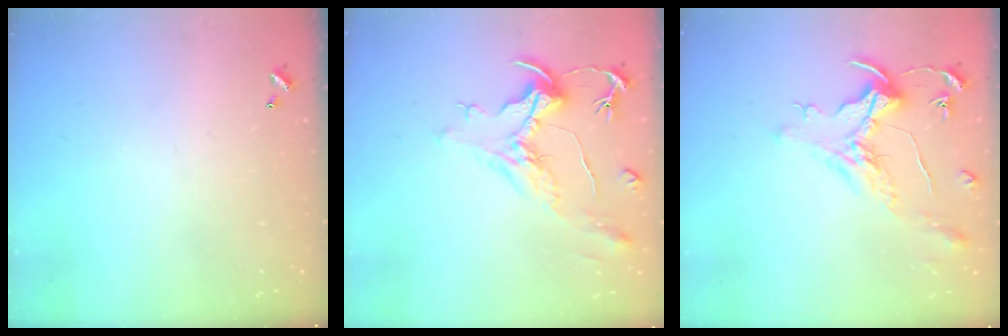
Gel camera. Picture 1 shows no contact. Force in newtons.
{"total": 2.2, "press": 1.7, "slide": 1.4}
{"total": 1.5, "press": 1.3, "slide": 0.7}